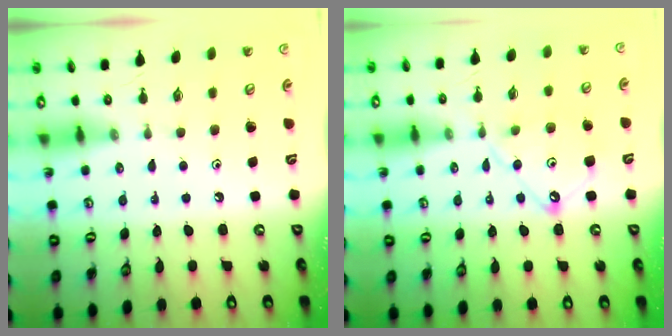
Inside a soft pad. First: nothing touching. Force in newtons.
{"total": 11.4, "press": 11.4, "slide": 1.0}